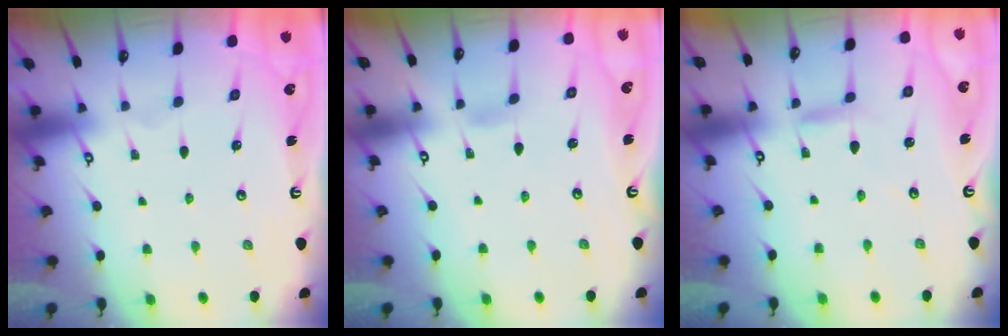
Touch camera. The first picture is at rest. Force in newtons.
{"total": 3.5, "press": 3.5, "slide": 0.4}
{"total": 2.7, "press": 2.7, "slide": 0.2}